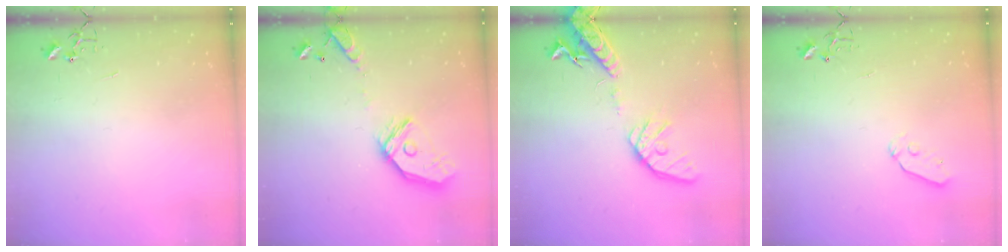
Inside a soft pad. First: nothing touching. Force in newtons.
{"total": 16.2, "press": 16.1, "slide": 2.1}
{"total": 16.0, "press": 15.8, "slide": 2.5}
{"total": 5.3, "press": 5.2, "slide": 0.6}